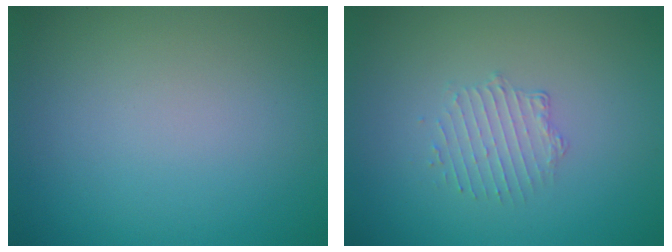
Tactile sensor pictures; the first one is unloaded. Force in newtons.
{"total": 1.6, "press": 0.9, "slide": 1.3}